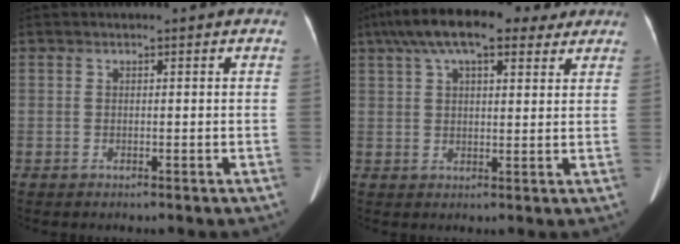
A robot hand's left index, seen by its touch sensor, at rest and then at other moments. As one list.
[{"total": 14.7, "force": [10.1, 4.8, 9.5], "torque": [-0.174, 0.065, 0.163]}]